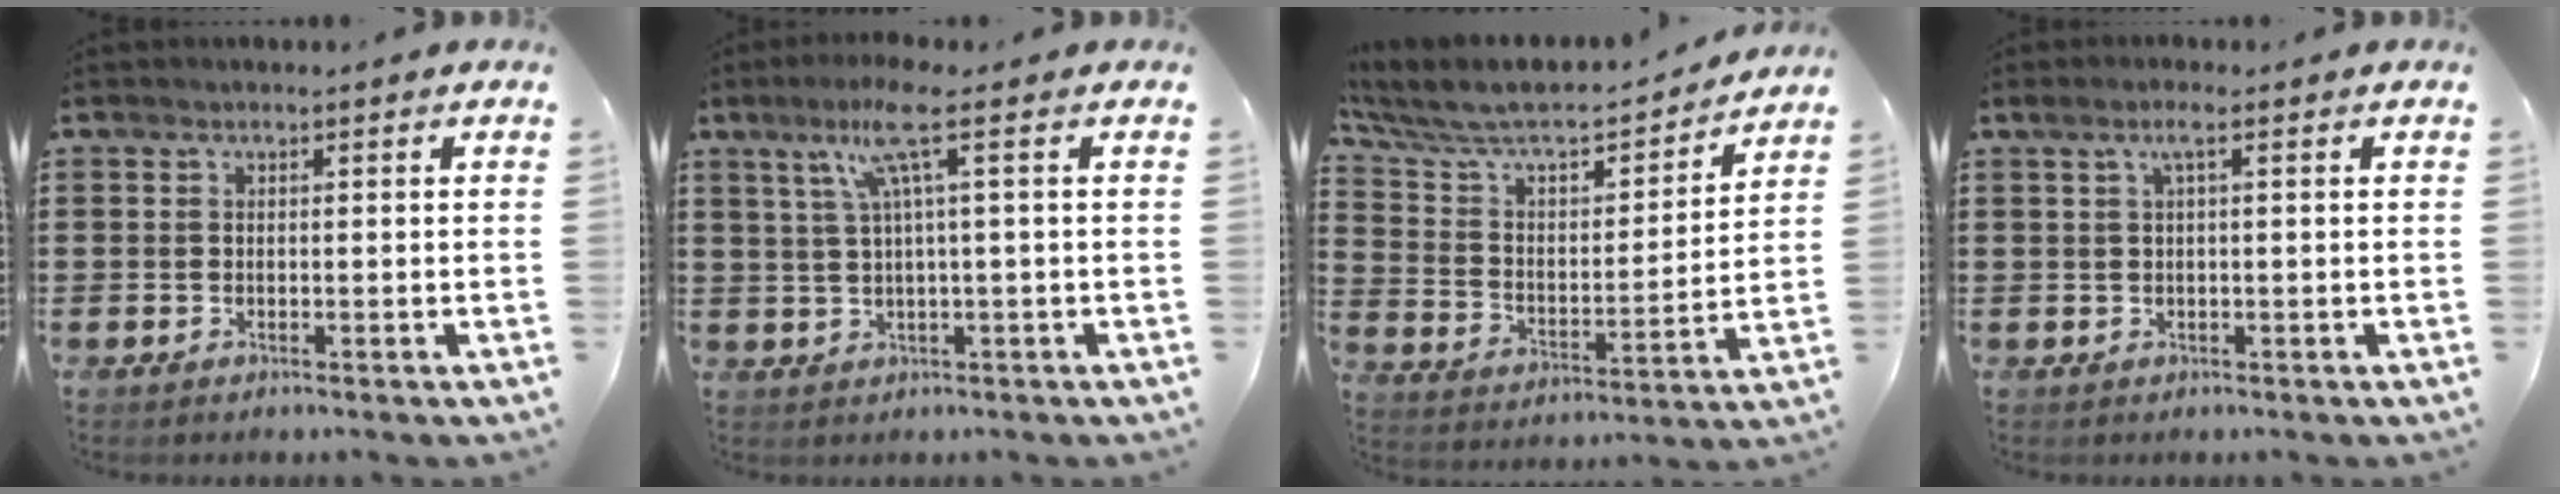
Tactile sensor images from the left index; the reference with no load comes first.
{"total": 7.1, "force": [2.7, 0.0, 6.6], "torque": [-0.143, -0.002, 0.040]}
{"total": 7.1, "force": [6.2, 1.9, 2.7], "torque": [-0.083, -0.048, 0.102]}
{"total": 2.2, "force": [0.5, 0.1, 2.2], "torque": [-0.042, 0.003, 0.008]}